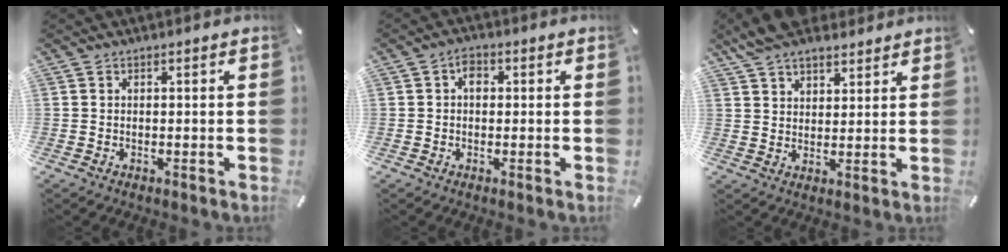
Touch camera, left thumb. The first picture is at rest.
{"total": 2.6, "force": [0.3, 1.9, 1.8], "torque": [-0.029, 0.005, 0.002]}
{"total": 7.7, "force": [6.1, 3.9, 2.4], "torque": [-0.053, -0.025, 0.112]}